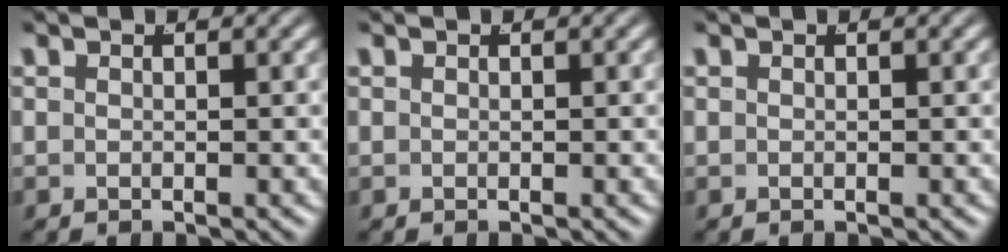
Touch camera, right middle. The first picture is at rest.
{"total": 0.0}
{"total": 0.0}